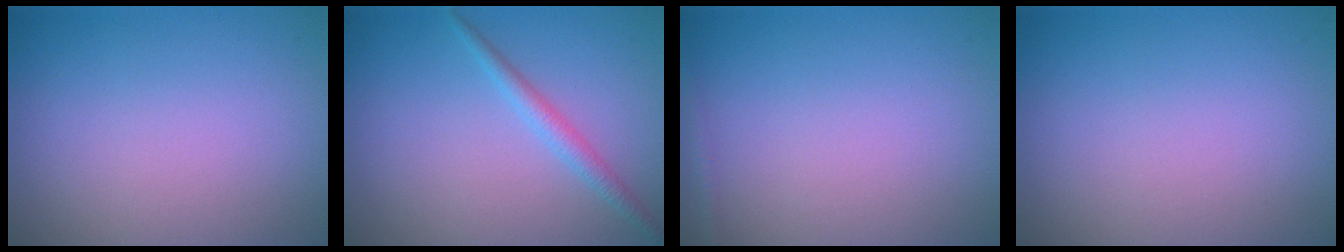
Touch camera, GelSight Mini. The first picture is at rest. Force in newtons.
{"total": 1.7, "press": 1.7, "slide": 0.1}
{"total": 0.8, "press": 0.8, "slide": 0.0}
{"total": 0.0}